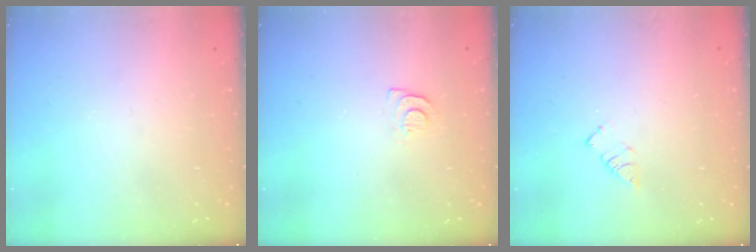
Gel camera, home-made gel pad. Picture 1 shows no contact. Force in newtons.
{"total": 6.9, "press": 6.9, "slide": 0.5}
{"total": 3.0, "press": 3.0, "slide": 0.4}